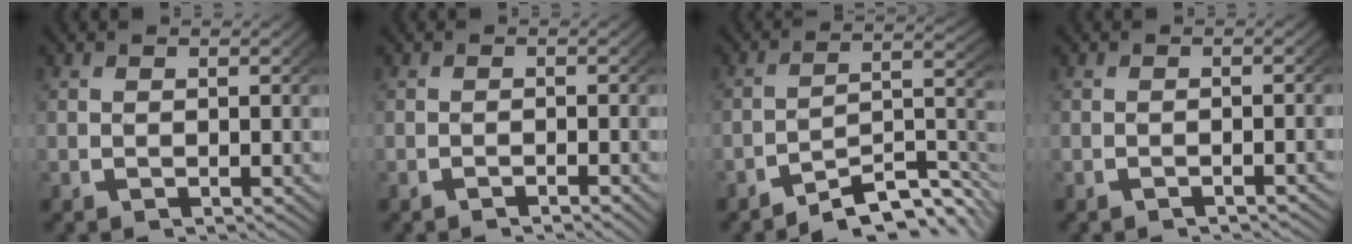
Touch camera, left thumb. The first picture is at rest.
{"total": 1.2, "force": [-1.1, 0.3, 0.6], "torque": [-0.006, 0.003, -0.020]}
{"total": 8.4, "force": [-4.7, 4.0, 5.7], "torque": [-0.089, -0.026, -0.059]}
{"total": 0.9, "force": [-0.9, 0.0, 0.3], "torque": [-0.006, 0.003, -0.015]}